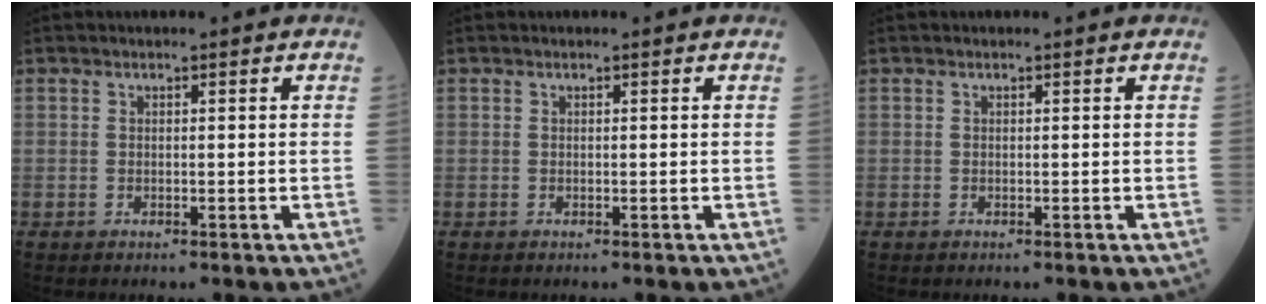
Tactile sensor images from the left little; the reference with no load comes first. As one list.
[{"total": 0.0}, {"total": 0.0}]